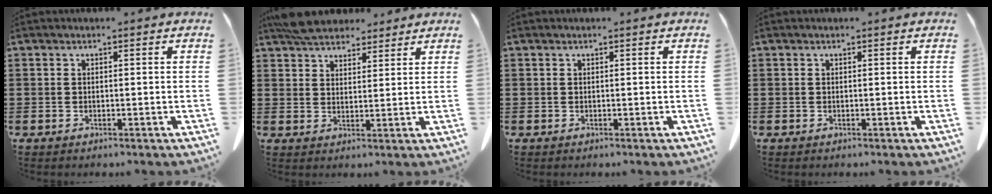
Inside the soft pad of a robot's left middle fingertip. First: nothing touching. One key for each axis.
{"total": 5.7, "fx": 5.1, "fy": 1.8, "fz": 1.6, "tx": -0.047, "ty": -0.006, "tz": 0.100}
{"total": 0.0}
{"total": 0.0}